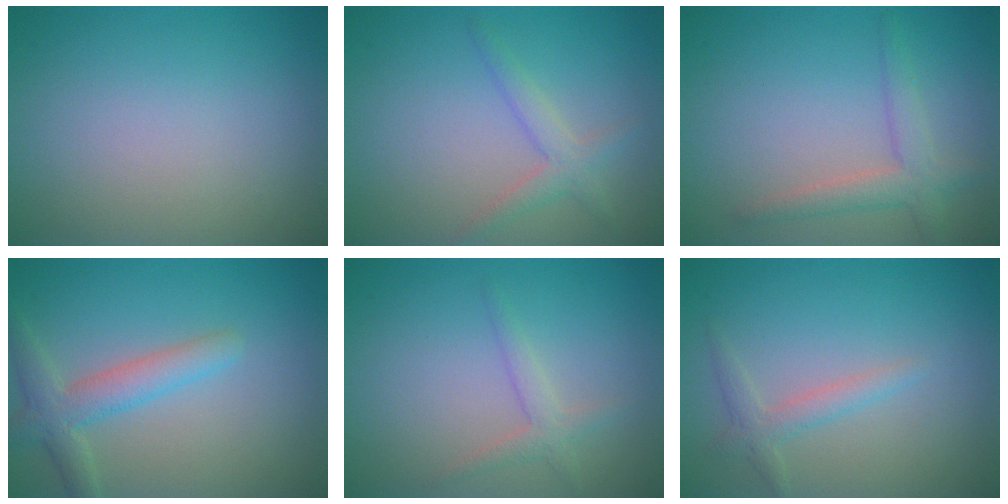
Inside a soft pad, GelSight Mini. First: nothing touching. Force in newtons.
{"total": 2.2, "press": 2.2, "slide": 0.1}
{"total": 2.8, "press": 2.8, "slide": 0.1}
{"total": 3.4, "press": 3.4, "slide": 0.3}
{"total": 1.7, "press": 1.6, "slide": 0.1}
{"total": 1.9, "press": 1.9, "slide": 0.1}